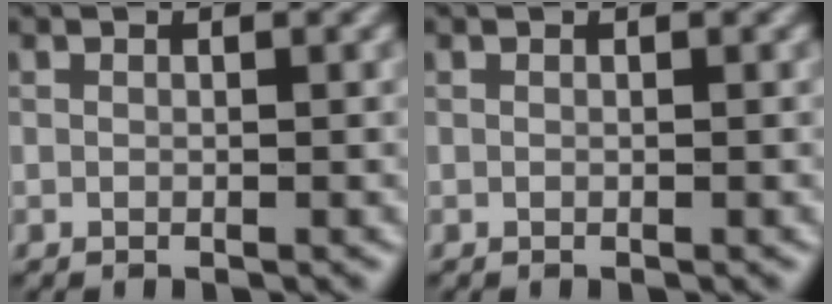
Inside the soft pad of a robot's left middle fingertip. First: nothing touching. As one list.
[{"total": 0.0}]